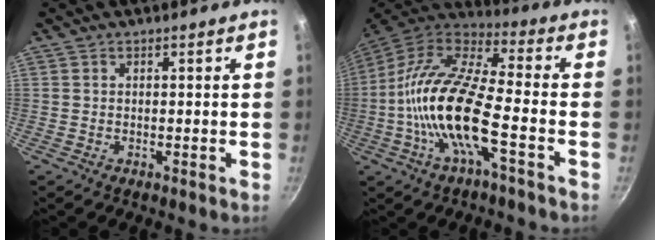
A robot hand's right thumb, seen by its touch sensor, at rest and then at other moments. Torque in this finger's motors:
{"motor_torque": [0.70, 1.25, 2.55, -0.23, 0.40]}